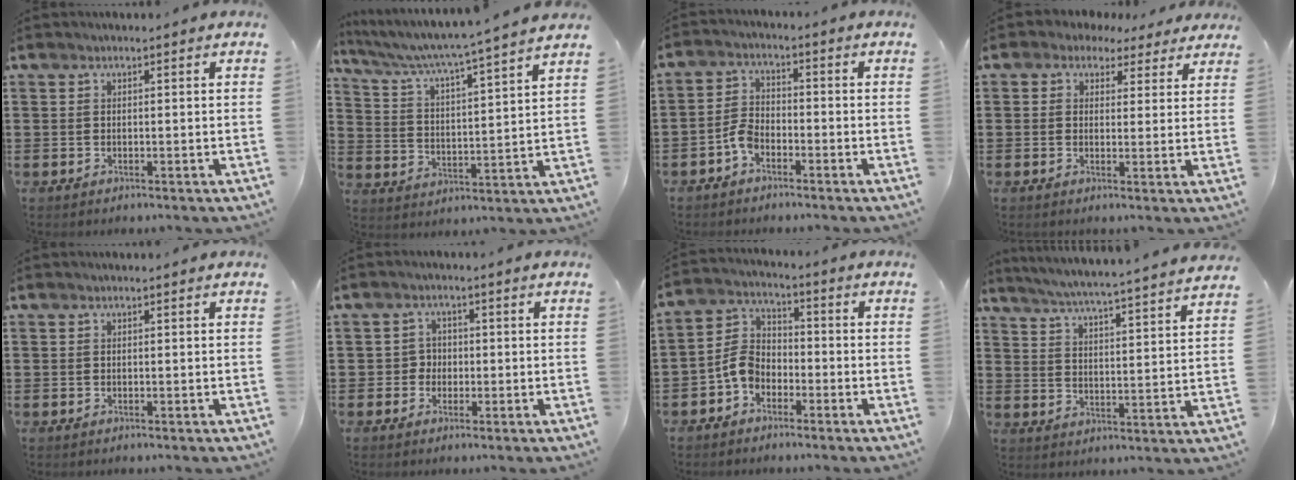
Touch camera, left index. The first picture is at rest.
{"total": 4.5, "force": [3.9, -1.1, 1.9], "torque": [-0.059, -0.041, 0.056]}
{"total": 3.8, "force": [-2.5, 2.1, 2.1], "torque": [-0.053, 0.006, -0.051]}
{"total": 2.8, "force": [2.0, 1.9, 0.6], "torque": [-0.024, 0.001, 0.036]}
{"total": 0.0}
{"total": 2.4, "force": [-0.6, 2.3, 0.5], "torque": [-0.021, 0.006, -0.017]}
{"total": 5.6, "force": [-3.2, 3.8, 2.6], "torque": [-0.080, 0.009, -0.073]}
{"total": 5.0, "force": [4.6, -1.2, 1.6], "torque": [-0.052, -0.044, 0.072]}